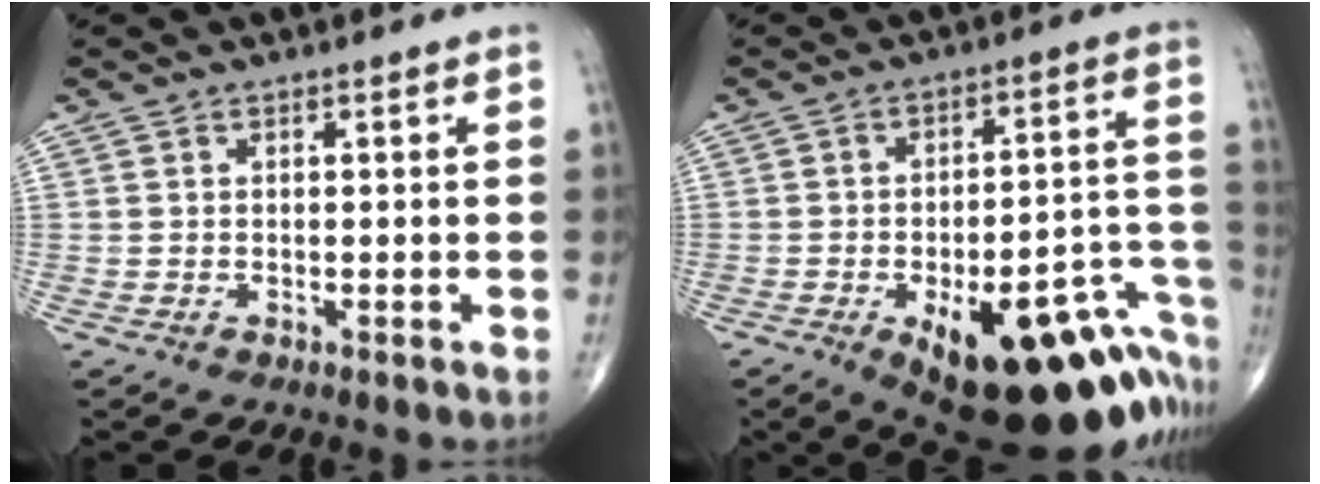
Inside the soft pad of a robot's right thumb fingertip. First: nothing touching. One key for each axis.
{"total": 29.4, "fx": -14.2, "fy": 11.6, "fz": 23.0, "tx": -0.198, "ty": 0.072, "tz": -0.174}